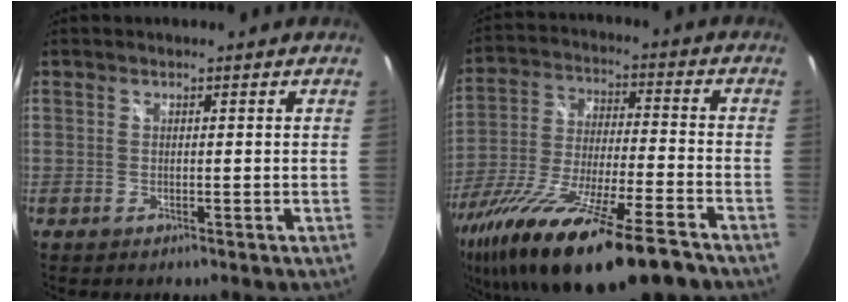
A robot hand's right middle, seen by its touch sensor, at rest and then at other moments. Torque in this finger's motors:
{"motor_torque": [1.45, -0.69, 0.96, 0.21]}